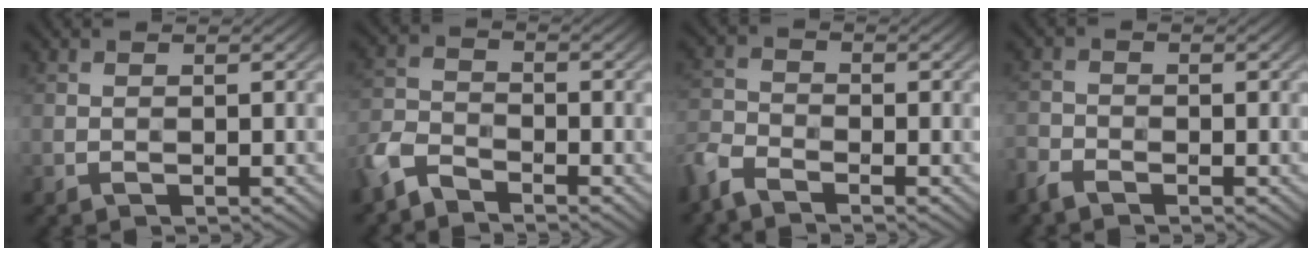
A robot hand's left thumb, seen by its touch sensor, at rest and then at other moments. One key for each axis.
{"total": 5.4, "fx": -4.1, "fy": 2.5, "fz": 2.5, "tx": -0.061, "ty": -0.010, "tz": -0.097}
{"total": 4.8, "fx": -3.9, "fy": 1.8, "fz": 2.2, "tx": -0.063, "ty": -0.015, "tz": -0.085}
{"total": 2.5, "fx": -2.2, "fy": 0.9, "fz": 0.9, "tx": -0.026, "ty": -0.013, "tz": -0.048}